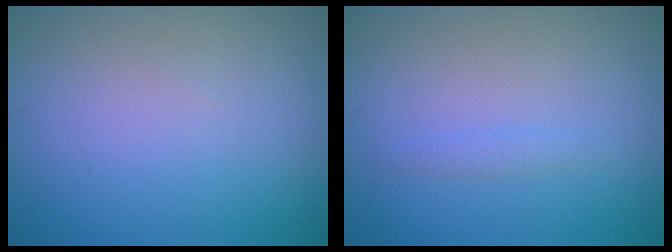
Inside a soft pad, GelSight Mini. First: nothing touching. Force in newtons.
{"total": 0.8, "press": 0.8, "slide": 0.1}